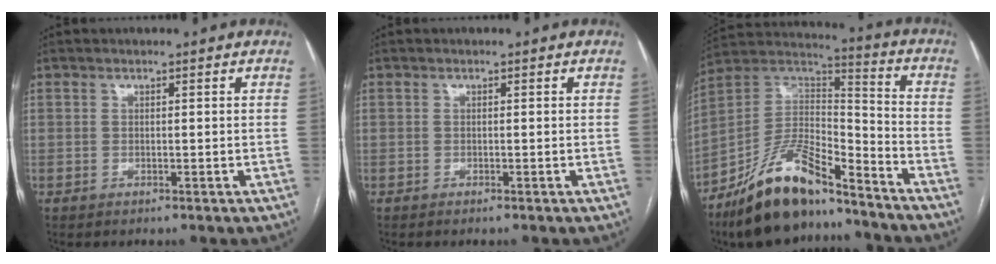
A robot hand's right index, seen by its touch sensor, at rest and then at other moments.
{"total": 0.6, "force": [-0.5, 0.0, 0.3], "torque": [-0.007, -0.001, -0.009]}
{"total": 17.0, "force": [-13.3, 4.5, 9.6], "torque": [-0.172, 0.020, -0.239]}